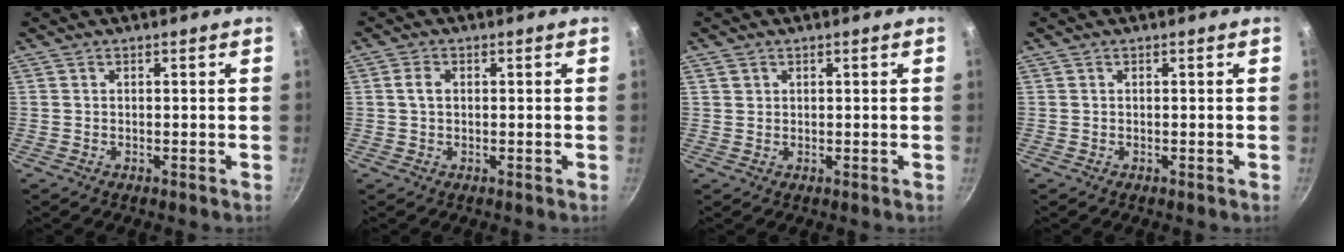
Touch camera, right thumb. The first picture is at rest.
{"total": 2.1, "force": [0.2, 1.5, 1.5], "torque": [-0.027, 0.006, 0.004]}
{"total": 1.4, "force": [0.6, 1.1, 0.4], "torque": [-0.002, 0.003, 0.010]}
{"total": 0.0}